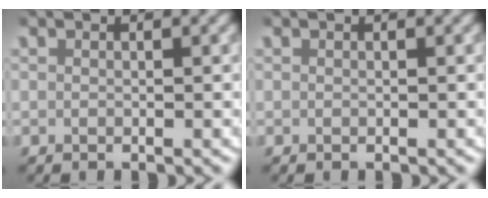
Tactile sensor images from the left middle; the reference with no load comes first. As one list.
[{"total": 0.0}]